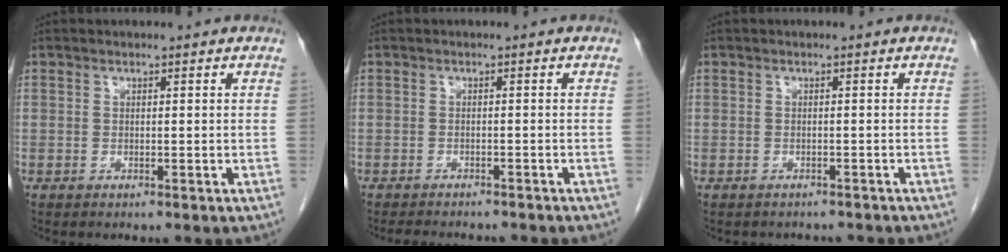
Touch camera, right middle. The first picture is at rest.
{"total": 7.5, "force": [-6.7, 1.8, 2.9], "torque": [-0.040, -0.003, -0.086]}
{"total": 3.7, "force": [-3.3, 1.5, 0.6], "torque": [-0.009, 0.000, -0.038]}